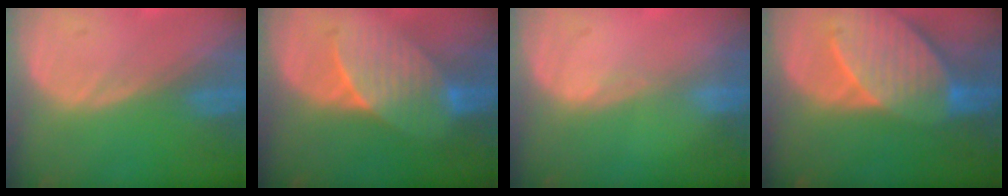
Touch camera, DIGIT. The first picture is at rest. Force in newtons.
{"total": 7.2, "press": 7.0, "slide": 1.3}
{"total": 0.6, "press": 0.5, "slide": 0.4}
{"total": 10.4, "press": 9.1, "slide": 5.0}